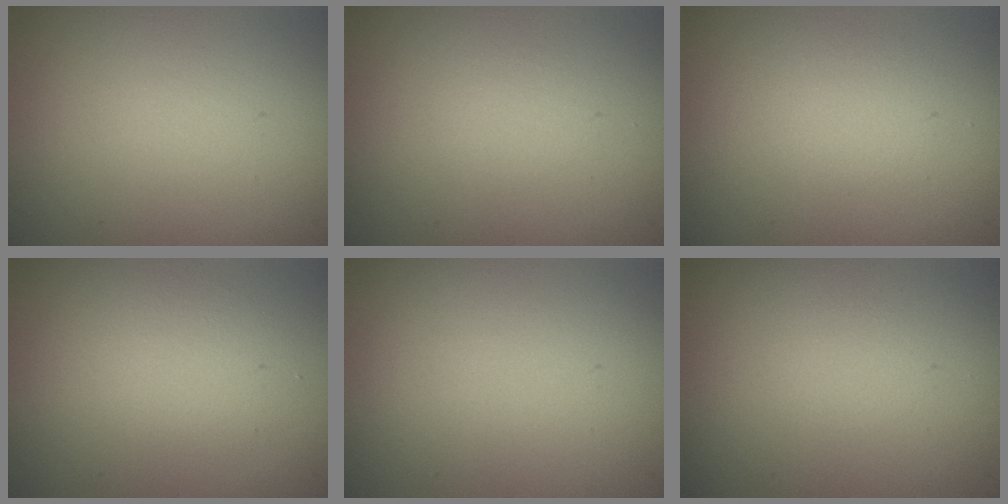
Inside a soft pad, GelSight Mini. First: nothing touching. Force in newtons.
{"total": 0.7, "press": 0.7, "slide": 0.1}
{"total": 1.3, "press": 1.3, "slide": 0.0}
{"total": 2.0, "press": 2.0, "slide": 0.1}
{"total": 0.0}
{"total": 0.6, "press": 0.6, "slide": 0.0}